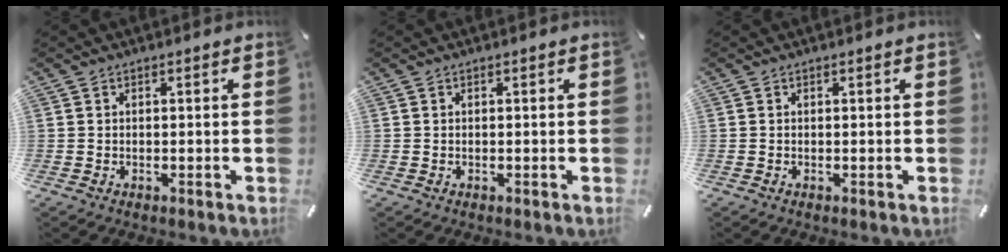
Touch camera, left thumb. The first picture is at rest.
{"total": 0.0}
{"total": 0.0}